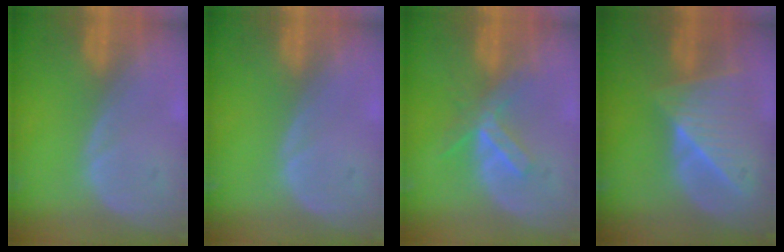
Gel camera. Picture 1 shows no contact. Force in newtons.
{"total": 0.0}
{"total": 5.1, "press": 5.1, "slide": 0.3}
{"total": 8.3, "press": 7.6, "slide": 3.5}